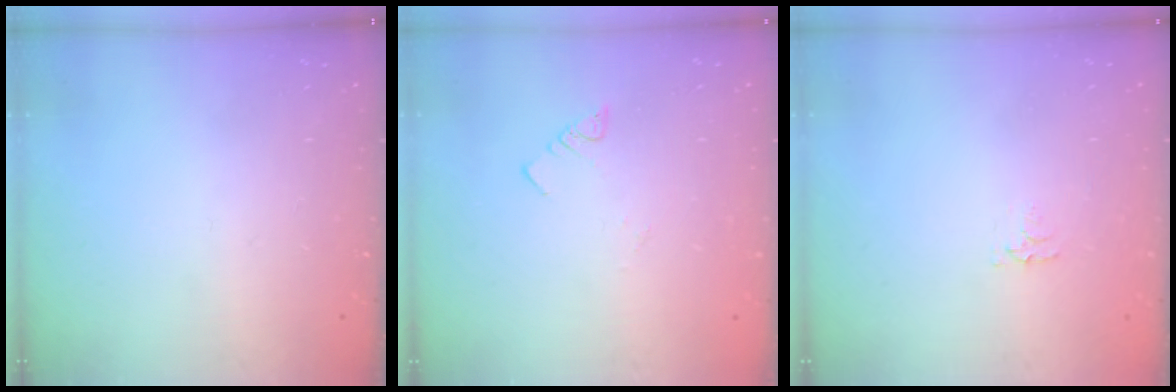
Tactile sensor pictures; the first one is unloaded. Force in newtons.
{"total": 1.8, "press": 1.8, "slide": 0.2}
{"total": 2.5, "press": 2.5, "slide": 0.4}